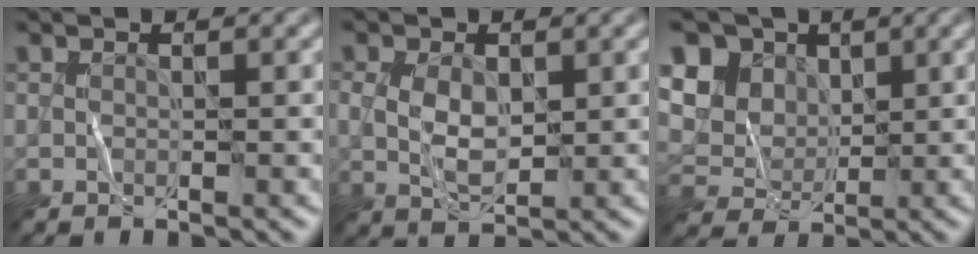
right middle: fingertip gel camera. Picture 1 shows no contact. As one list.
[{"total": 3.1, "force": [0.5, 2.0, 2.3], "torque": [-0.055, 0.002, 0.011]}, {"total": 10.9, "force": [5.4, 8.4, 4.5], "torque": [-0.124, 0.025, 0.092]}]